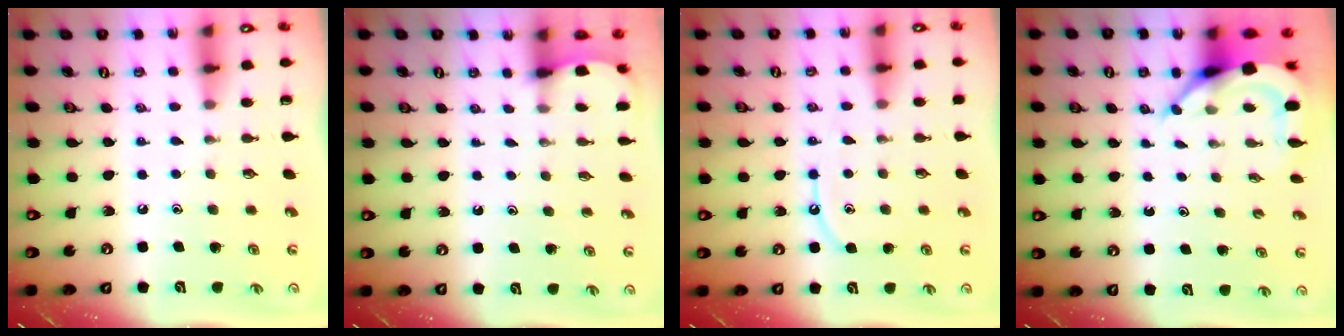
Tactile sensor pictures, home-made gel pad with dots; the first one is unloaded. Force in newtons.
{"total": 1.3, "press": 1.3, "slide": 0.1}
{"total": 7.6, "press": 7.5, "slide": 0.8}
{"total": 6.6, "press": 6.6, "slide": 0.5}